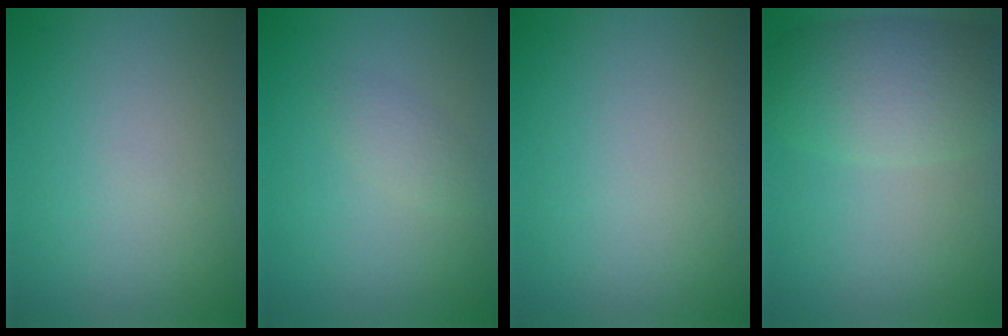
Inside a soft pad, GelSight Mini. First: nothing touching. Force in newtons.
{"total": 1.3, "press": 1.3, "slide": 0.0}
{"total": 0.0}
{"total": 5.6, "press": 5.6, "slide": 0.5}